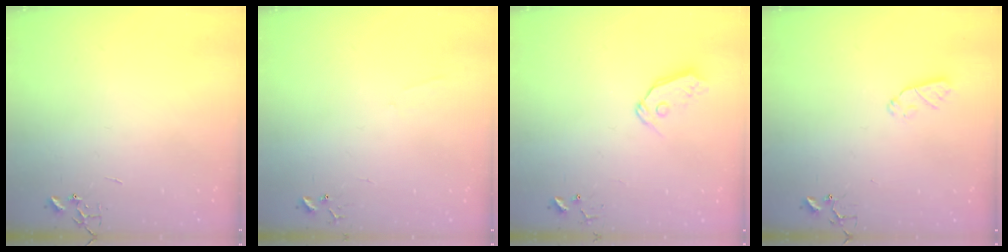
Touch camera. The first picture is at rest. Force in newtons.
{"total": 3.8, "press": 3.7, "slide": 0.6}
{"total": 7.3, "press": 7.2, "slide": 0.8}
{"total": 5.4, "press": 5.4, "slide": 0.4}